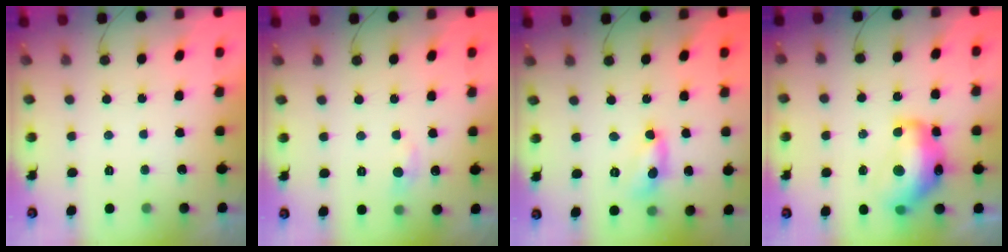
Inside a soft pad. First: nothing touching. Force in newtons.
{"total": 7.2, "press": 7.1, "slide": 0.8}
{"total": 8.4, "press": 8.4, "slide": 0.7}
{"total": 16.1, "press": 16.0, "slide": 1.5}